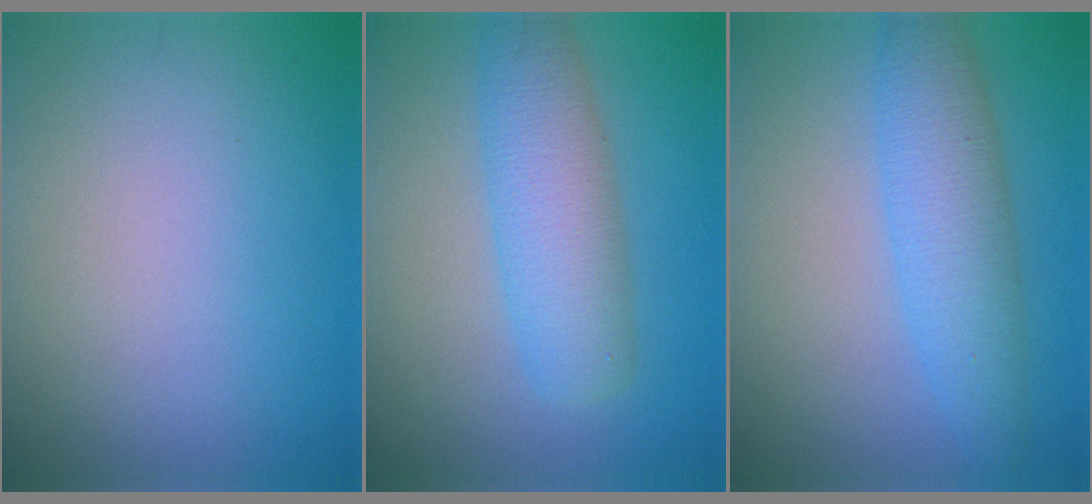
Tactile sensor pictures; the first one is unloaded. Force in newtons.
{"total": 5.4, "press": 5.4, "slide": 0.3}
{"total": 5.0, "press": 5.0, "slide": 0.1}